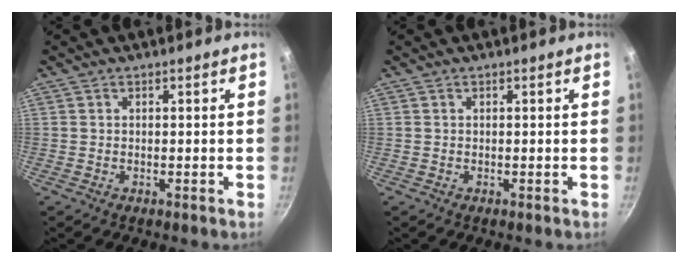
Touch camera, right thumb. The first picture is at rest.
{"total": 0.0}